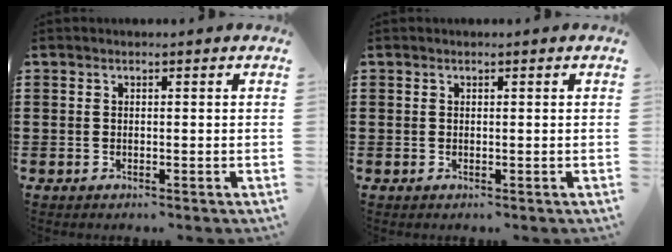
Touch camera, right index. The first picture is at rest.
{"total": 0.0}